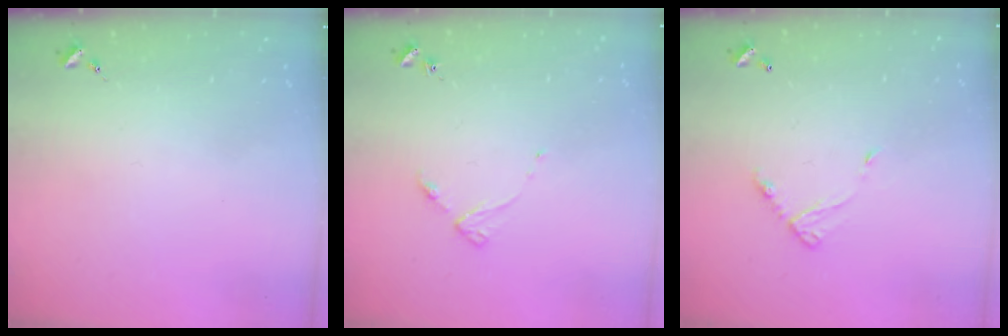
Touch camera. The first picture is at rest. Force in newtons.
{"total": 3.3, "press": 3.3, "slide": 0.4}
{"total": 7.3, "press": 7.3, "slide": 0.6}